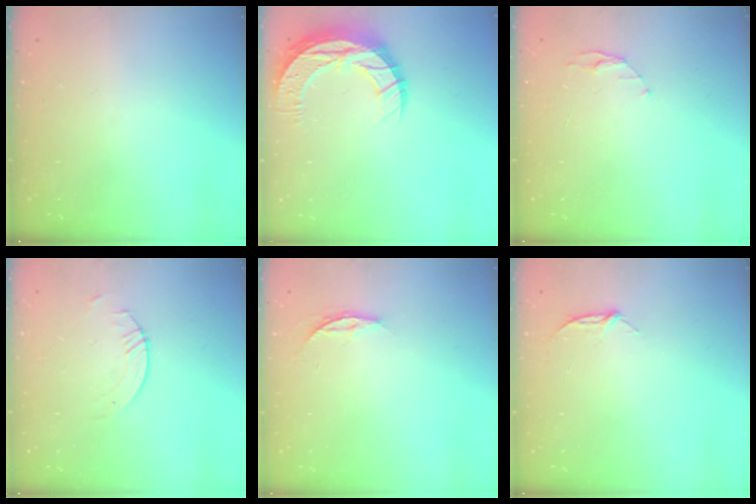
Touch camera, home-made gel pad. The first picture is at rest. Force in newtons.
{"total": 11.0, "press": 11.0, "slide": 0.8}
{"total": 4.4, "press": 4.4, "slide": 0.5}
{"total": 0.8, "press": 0.8, "slide": 0.2}
{"total": 3.8, "press": 3.8, "slide": 0.3}
{"total": 5.1, "press": 5.1, "slide": 0.6}